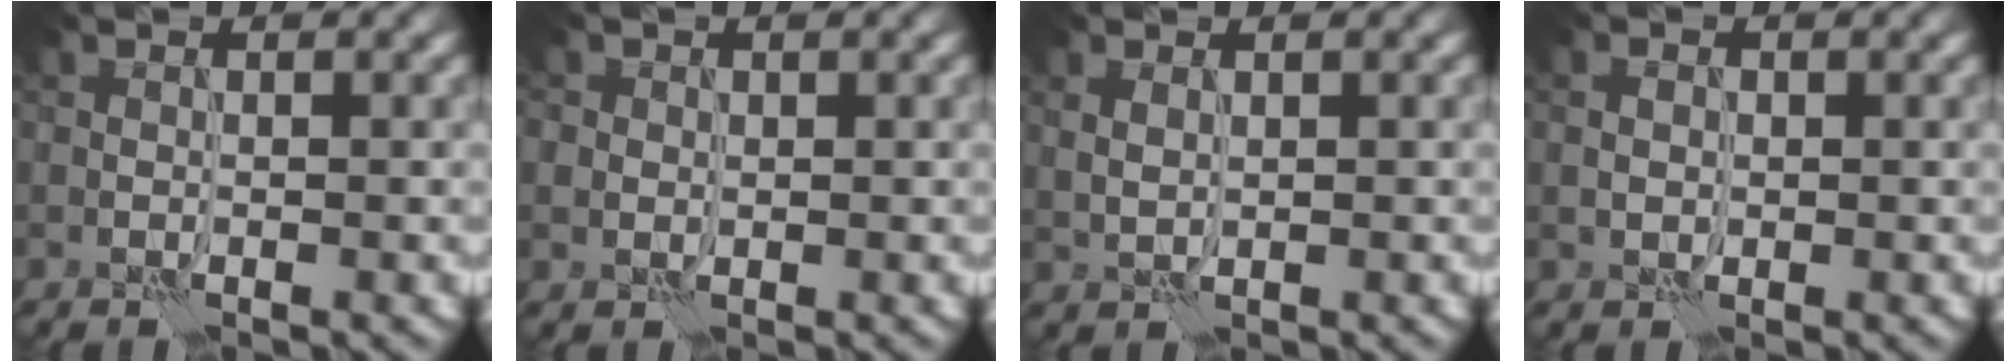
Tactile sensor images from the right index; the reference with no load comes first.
{"total": 1.5, "force": [0.5, 1.3, 0.3], "torque": [-0.012, -0.001, 0.005]}
{"total": 0.9, "force": [0.4, 0.5, 0.6], "torque": [-0.021, -0.001, 0.014]}
{"total": 1.1, "force": [0.1, 1.0, 0.4], "torque": [-0.011, 0.000, 0.001]}